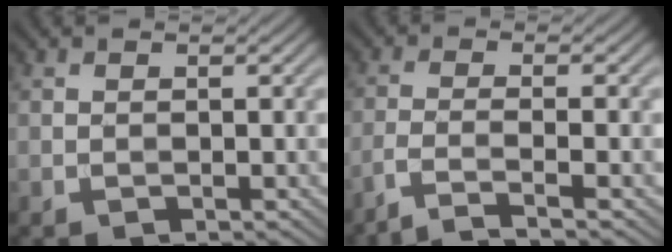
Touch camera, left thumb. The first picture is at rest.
{"total": 4.2, "force": [-2.9, 0.7, 3.0], "torque": [-0.040, 0.006, -0.077]}